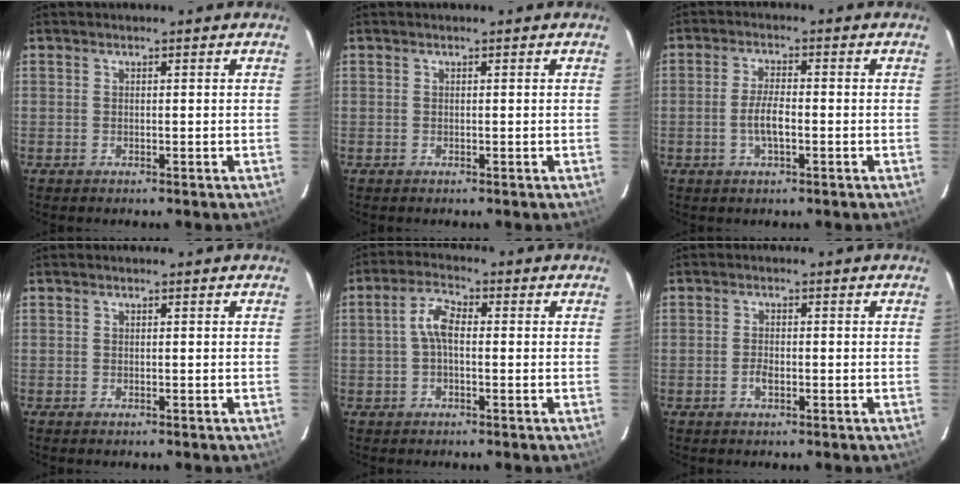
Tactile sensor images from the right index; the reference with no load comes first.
{"total": 0.0}
{"total": 4.6, "force": [-1.3, 1.3, 4.2], "torque": [-0.085, 0.000, -0.025]}
{"total": 0.0}
{"total": 4.3, "force": [-0.2, 2.1, 3.8], "torque": [-0.081, 0.016, -0.004]}
{"total": 2.1, "force": [-0.8, 1.1, 1.6], "torque": [-0.032, 0.002, -0.015]}